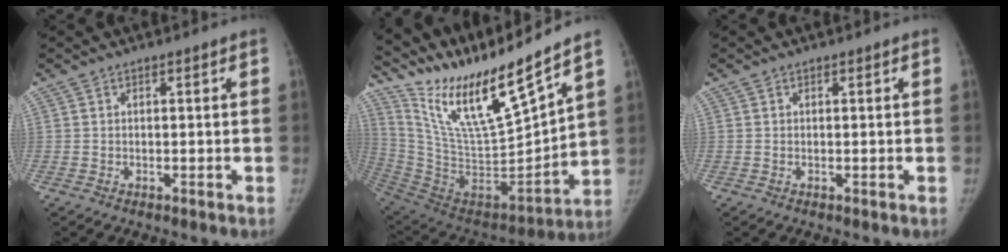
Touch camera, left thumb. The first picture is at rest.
{"total": 23.0, "force": [18.2, 2.5, 13.8], "torque": [-0.213, -0.097, 0.345]}
{"total": 0.0}